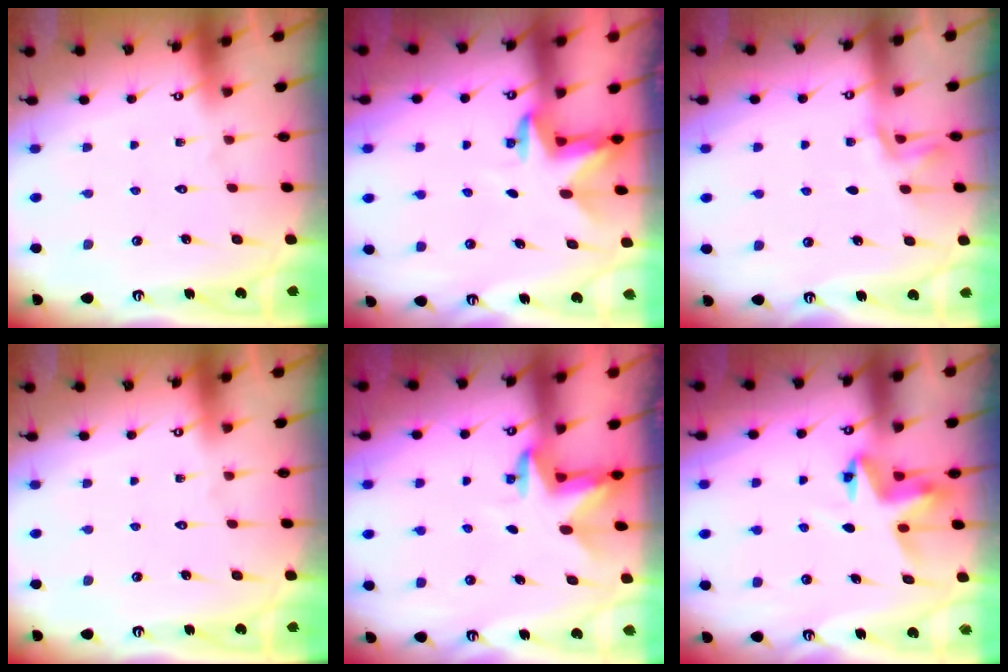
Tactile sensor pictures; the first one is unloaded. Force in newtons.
{"total": 3.1, "press": 3.0, "slide": 0.8}
{"total": 1.6, "press": 1.5, "slide": 0.6}
{"total": 0.0}
{"total": 3.3, "press": 3.2, "slide": 0.7}
{"total": 5.8, "press": 5.8, "slide": 0.2}